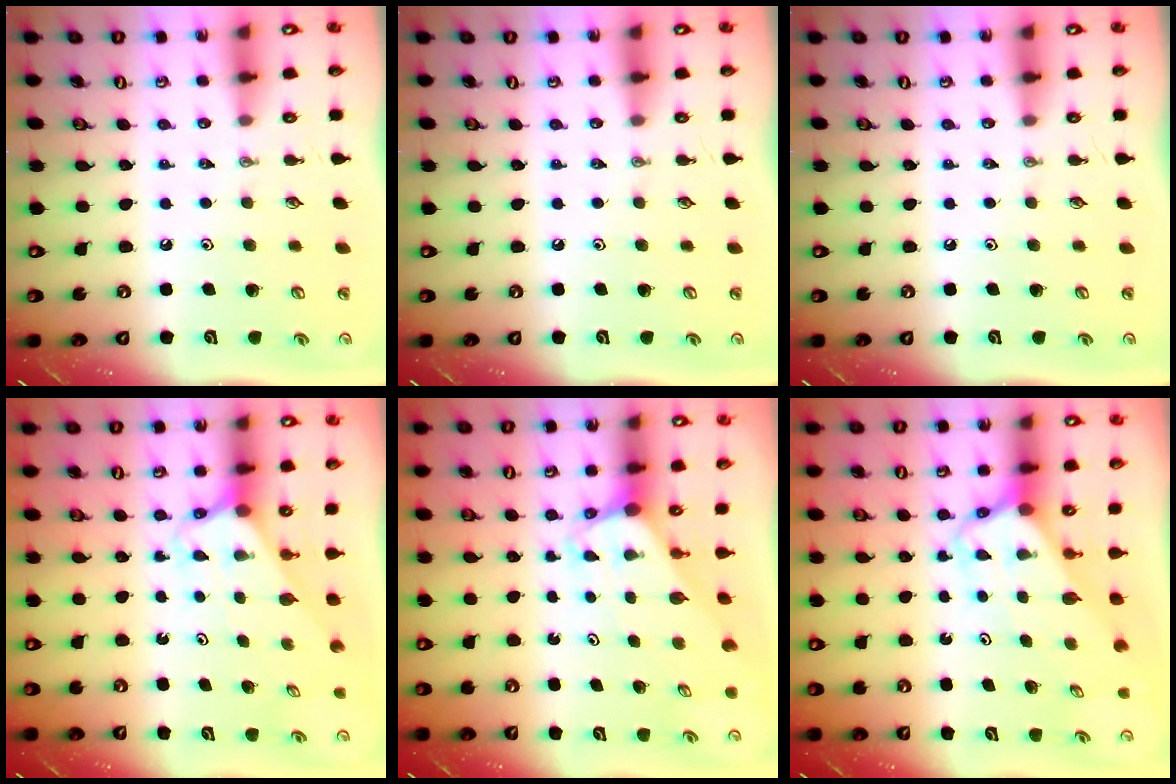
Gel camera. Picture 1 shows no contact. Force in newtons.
{"total": 0.0}
{"total": 0.0}
{"total": 2.5, "press": 2.5, "slide": 0.2}
{"total": 3.0, "press": 3.0, "slide": 0.2}
{"total": 3.9, "press": 3.9, "slide": 0.4}